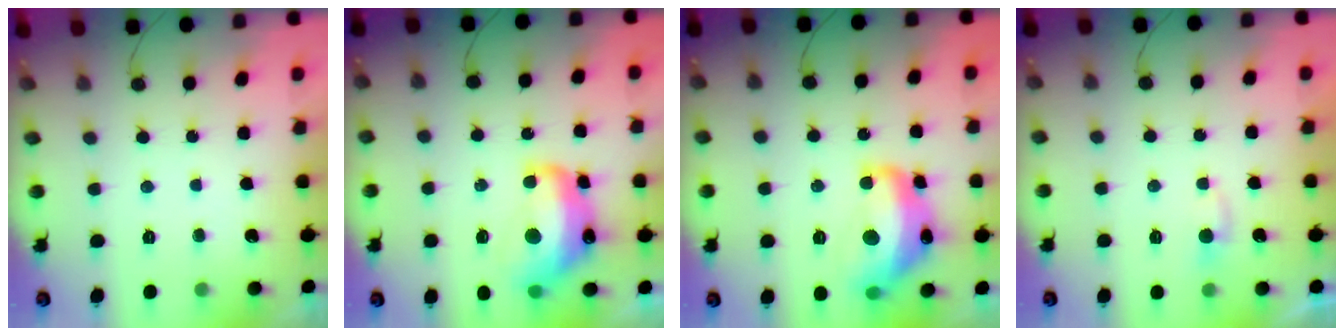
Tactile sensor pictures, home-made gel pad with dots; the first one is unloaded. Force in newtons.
{"total": 15.0, "press": 14.9, "slide": 1.2}
{"total": 16.5, "press": 16.4, "slide": 1.0}
{"total": 2.4, "press": 2.4, "slide": 0.3}